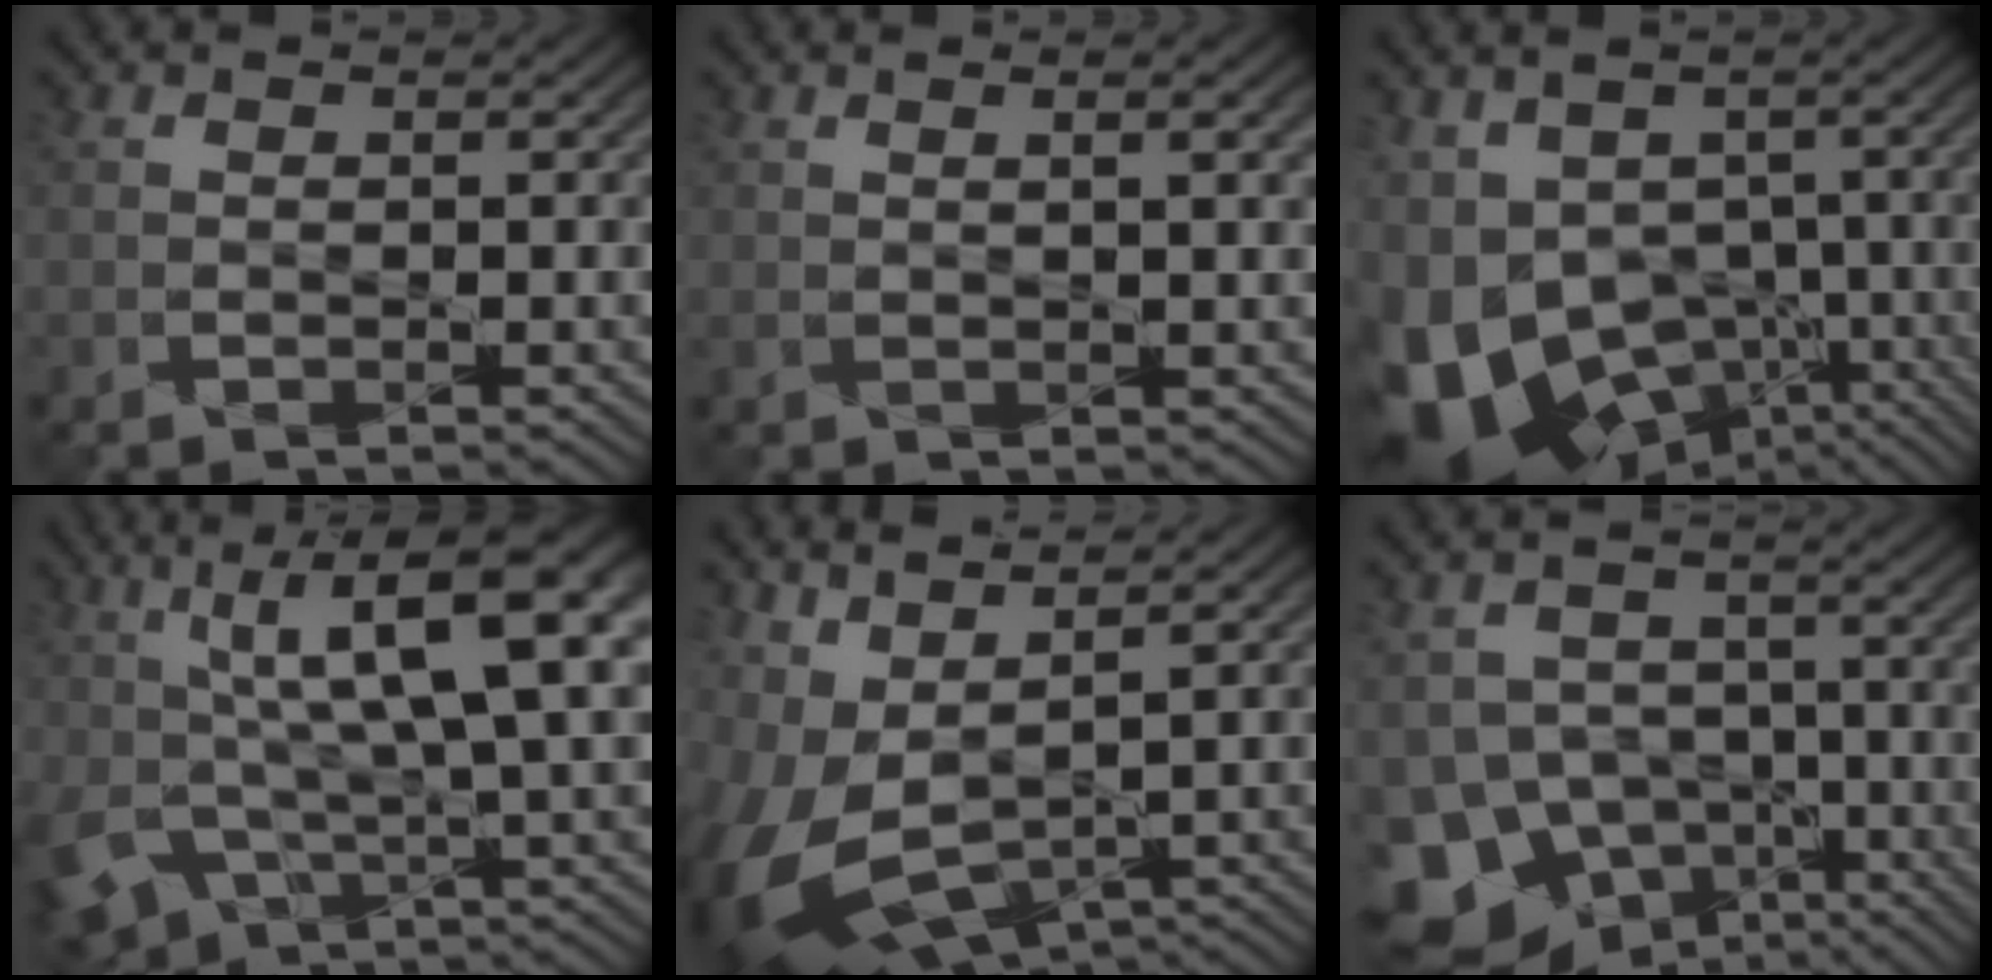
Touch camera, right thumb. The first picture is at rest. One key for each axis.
{"total": 2.3, "fx": 1.1, "fy": 0.5, "fz": 2.0, "tx": -0.021, "ty": 0.012, "tz": 0.017}
{"total": 14.8, "fx": -6.2, "fy": 10.9, "fz": 7.9, "tx": -0.193, "ty": -0.037, "tz": -0.058}
{"total": 14.7, "fx": 2.7, "fy": 6.2, "fz": 13.1, "tx": -0.244, "ty": -0.003, "tz": 0.060}
{"total": 10.6, "fx": 1.4, "fy": 5.2, "fz": 9.1, "tx": -0.238, "ty": -0.009, "tz": 0.041}
{"total": 13.0, "fx": -8.2, "fy": 9.8, "fz": 2.8, "tx": -0.079, "ty": -0.033, "tz": -0.127}